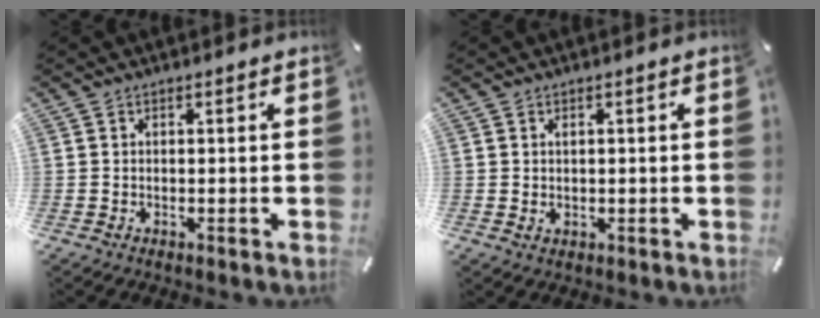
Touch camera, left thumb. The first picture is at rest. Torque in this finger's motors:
{"motor_torque": [-0.07, -0.19, -0.02, -0.29, 0.08]}